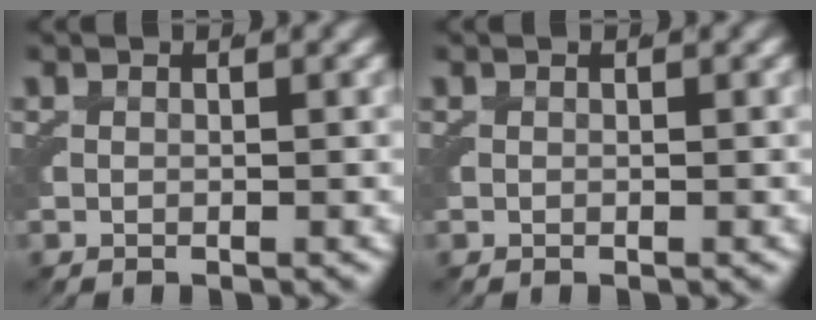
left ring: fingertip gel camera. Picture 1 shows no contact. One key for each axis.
{"total": 0.0}